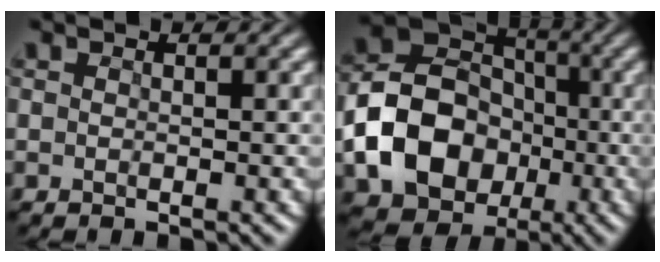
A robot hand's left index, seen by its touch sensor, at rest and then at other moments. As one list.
[{"total": 10.6, "force": [-2.6, 8.1, 6.3], "torque": [-0.121, 0.002, -0.046]}]